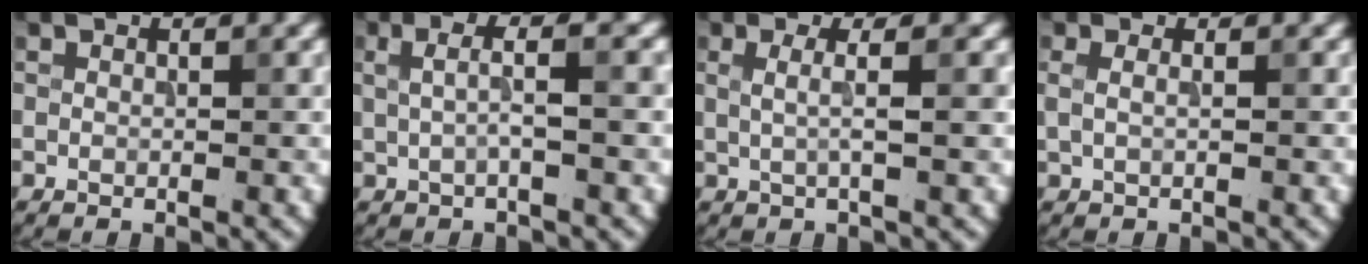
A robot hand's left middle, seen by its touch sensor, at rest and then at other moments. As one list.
[{"total": 2.8, "force": [0.3, 0.6, 2.8], "torque": [-0.052, 0.008, 0.003]}, {"total": 2.5, "force": [0.3, 0.7, 2.4], "torque": [-0.038, 0.001, 0.001]}, {"total": 1.1, "force": [0.3, 0.5, 1.0], "torque": [-0.024, -0.005, 0.005]}]